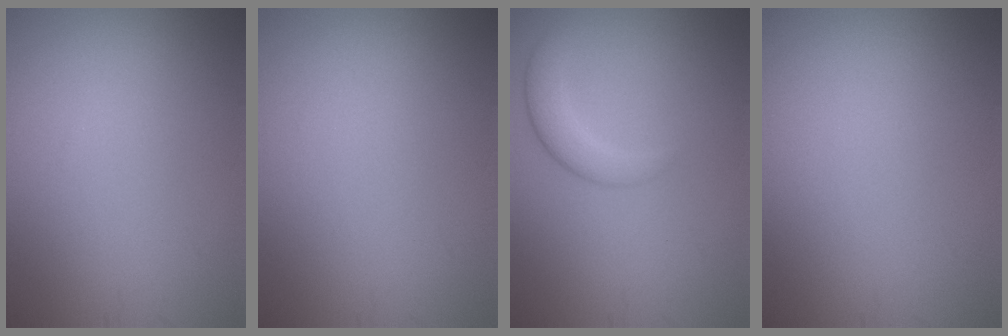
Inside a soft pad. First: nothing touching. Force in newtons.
{"total": 0.0}
{"total": 2.6, "press": 2.6, "slide": 0.1}
{"total": 0.0}